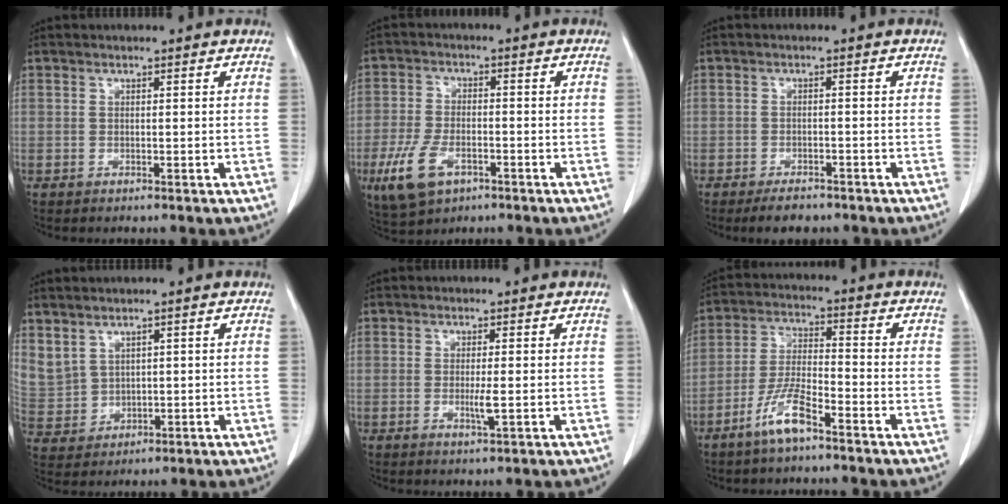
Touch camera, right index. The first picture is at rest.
{"total": 8.2, "force": [-3.9, 4.3, 5.8], "torque": [-0.131, -0.006, -0.065]}
{"total": 3.9, "force": [-3.1, 1.6, 1.7], "torque": [-0.028, -0.001, -0.044]}
{"total": 9.2, "force": [4.5, 7.2, 3.7], "torque": [-0.119, 0.016, 0.118]}
{"total": 2.1, "force": [-0.2, 0.0, 2.1], "torque": [-0.040, -0.004, -0.002]}
{"total": 7.4, "force": [-5.0, 1.1, 5.4], "torque": [-0.116, -0.008, -0.099]}